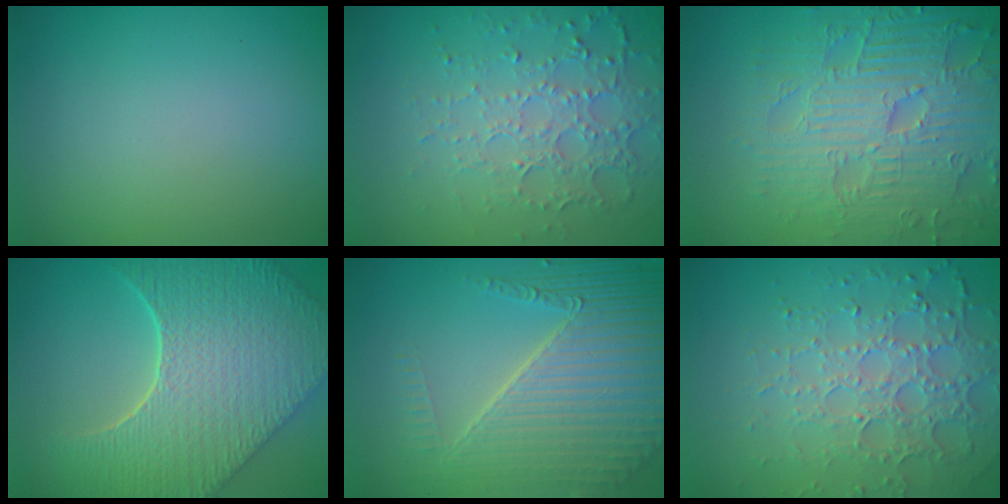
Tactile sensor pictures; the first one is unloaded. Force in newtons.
{"total": 4.9, "press": 3.5, "slide": 3.4}
{"total": 7.9, "press": 6.1, "slide": 5.1}
{"total": 9.7, "press": 7.0, "slide": 6.7}
{"total": 8.7, "press": 5.8, "slide": 6.5}
{"total": 4.9, "press": 4.3, "slide": 2.3}